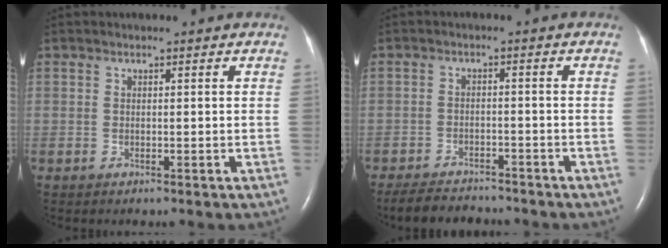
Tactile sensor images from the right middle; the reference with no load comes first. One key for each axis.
{"total": 7.3, "fx": -6.7, "fy": 1.9, "fz": 2.2, "tx": -0.037, "ty": -0.012, "tz": -0.103}